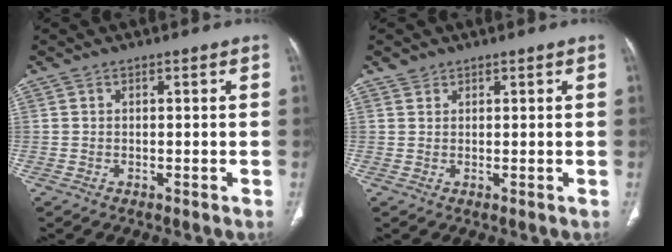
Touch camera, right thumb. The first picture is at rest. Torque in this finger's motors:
{"motor_torque": [-0.71, 0.58, -0.13, 0.21, 0.01]}